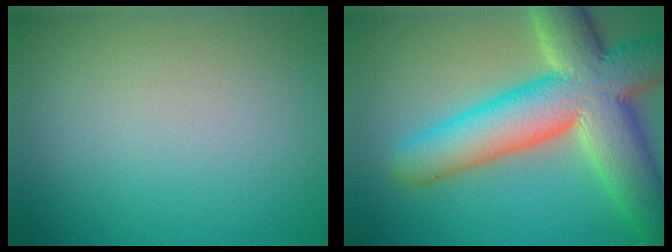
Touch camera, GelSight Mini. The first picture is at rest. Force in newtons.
{"total": 12.3, "press": 12.3, "slide": 0.8}